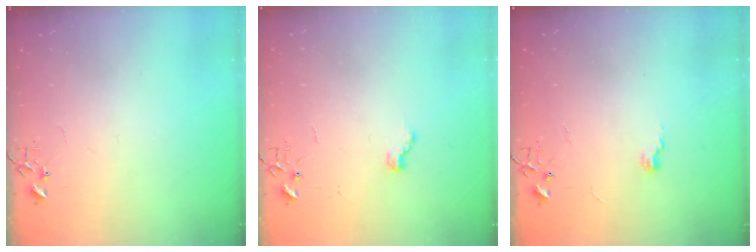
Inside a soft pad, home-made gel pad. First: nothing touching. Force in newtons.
{"total": 7.2, "press": 7.2, "slide": 0.5}
{"total": 5.9, "press": 5.8, "slide": 0.6}